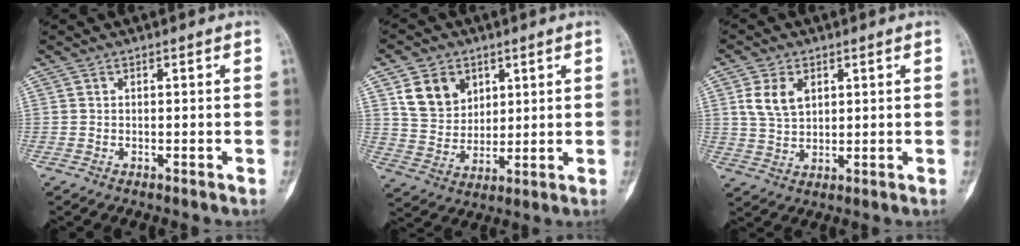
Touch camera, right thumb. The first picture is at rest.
{"total": 10.1, "force": [4.4, 7.9, 4.6], "torque": [-0.057, -0.019, 0.091]}
{"total": 6.7, "force": [2.3, 4.4, 4.4], "torque": [-0.074, -0.005, 0.050]}